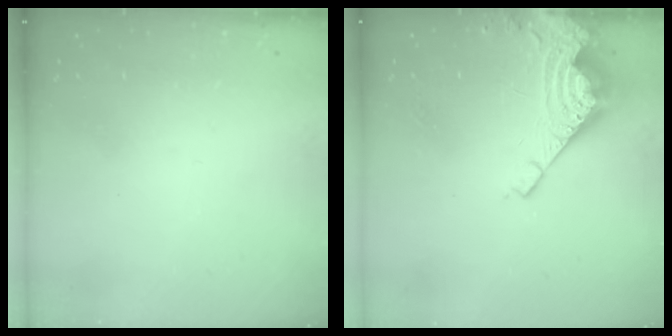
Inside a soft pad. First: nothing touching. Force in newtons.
{"total": 12.0, "press": 11.9, "slide": 1.0}